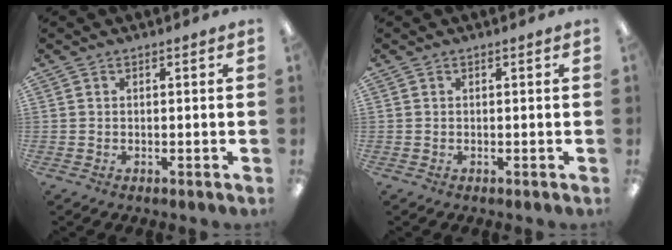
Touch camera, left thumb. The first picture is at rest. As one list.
[{"total": 0.0}]